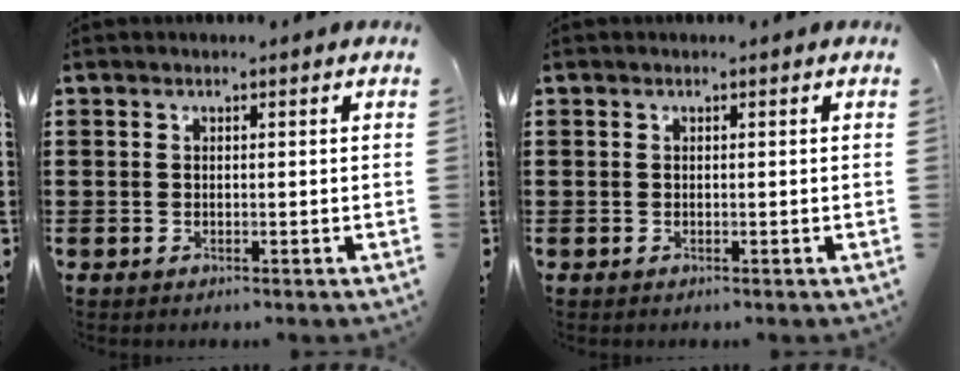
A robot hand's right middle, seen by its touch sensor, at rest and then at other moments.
{"total": 0.0}